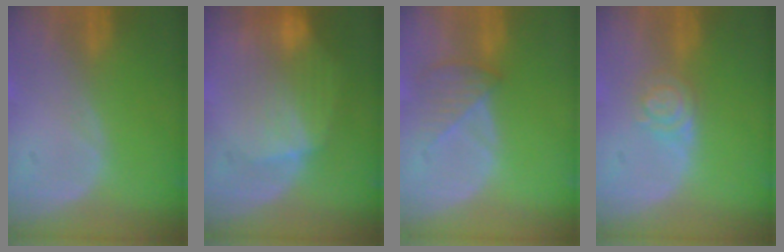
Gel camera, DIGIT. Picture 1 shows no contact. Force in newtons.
{"total": 8.9, "press": 8.0, "slide": 3.9}
{"total": 3.9, "press": 3.6, "slide": 1.5}
{"total": 4.1, "press": 3.8, "slide": 1.7}